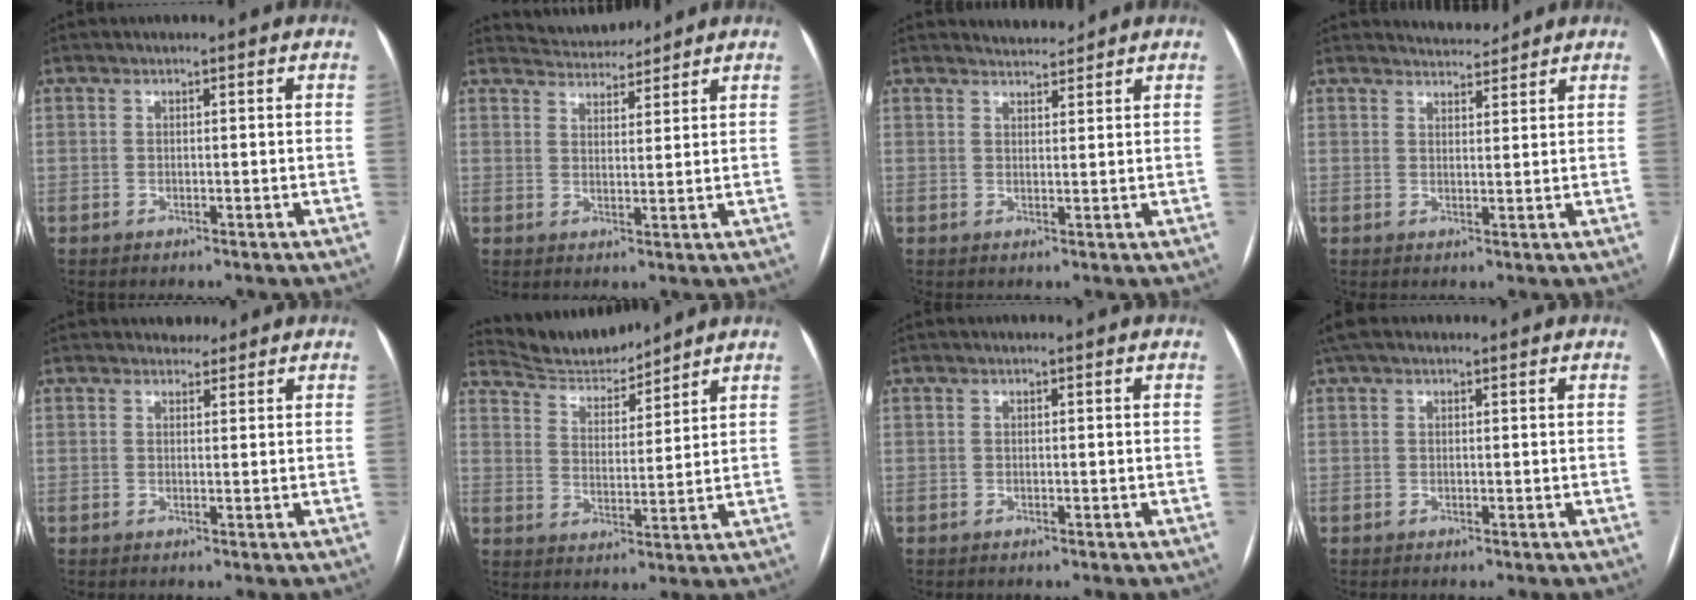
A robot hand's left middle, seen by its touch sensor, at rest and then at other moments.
{"total": 5.5, "force": [5.5, 0.8, 0.2], "torque": [-0.009, 0.017, 0.087]}
{"total": 2.6, "force": [2.6, 0.3, -0.2], "torque": [-0.004, 0.006, 0.046]}
{"total": 3.3, "force": [3.3, 0.3, -0.2], "torque": [-0.004, 0.004, 0.053]}
{"total": 1.7, "force": [1.5, 0.8, -0.1], "torque": [0.003, 0.002, 0.020]}
{"total": 8.6, "force": [8.5, 0.8, 0.6], "torque": [-0.022, 0.008, 0.160]}
{"total": 0.0}
{"total": 3.2, "force": [2.4, 1.5, 1.5], "torque": [-0.032, 0.035, 0.044]}